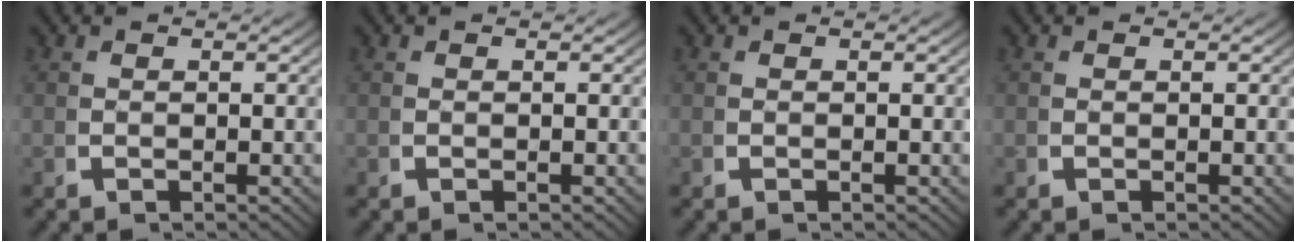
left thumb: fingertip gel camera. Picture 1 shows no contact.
{"total": 0.0}
{"total": 0.0}
{"total": 0.0}